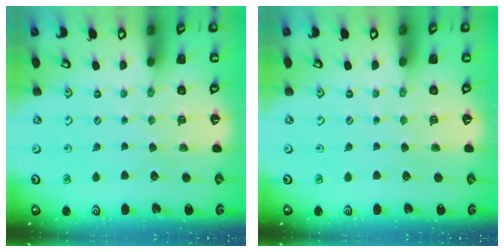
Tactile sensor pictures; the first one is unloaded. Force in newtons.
{"total": 0.0}